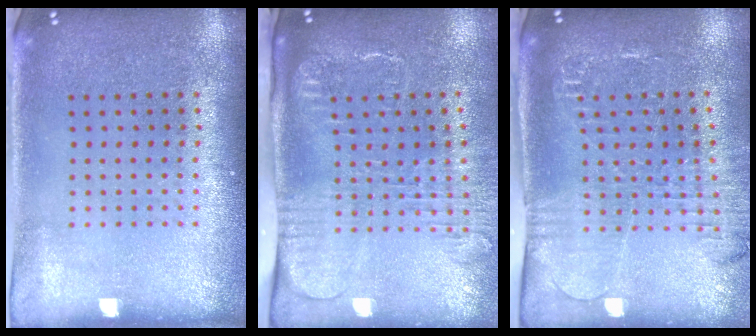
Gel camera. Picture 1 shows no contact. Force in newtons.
{"total": 2.6, "press": 2.0, "slide": 1.7}
{"total": 1.9, "press": 1.9, "slide": 0.4}